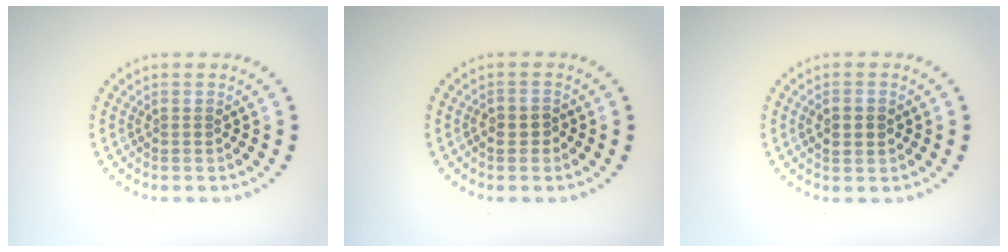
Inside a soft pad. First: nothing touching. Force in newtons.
{"total": 1.1, "press": 1.0, "slide": 0.4}
{"total": 2.4, "press": 2.4, "slide": 0.2}